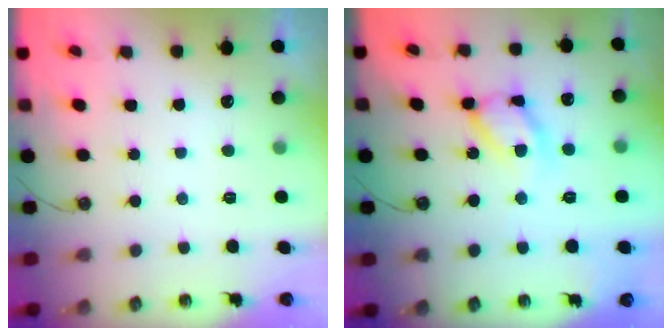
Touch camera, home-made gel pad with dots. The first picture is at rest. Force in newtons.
{"total": 13.5, "press": 13.5, "slide": 1.1}